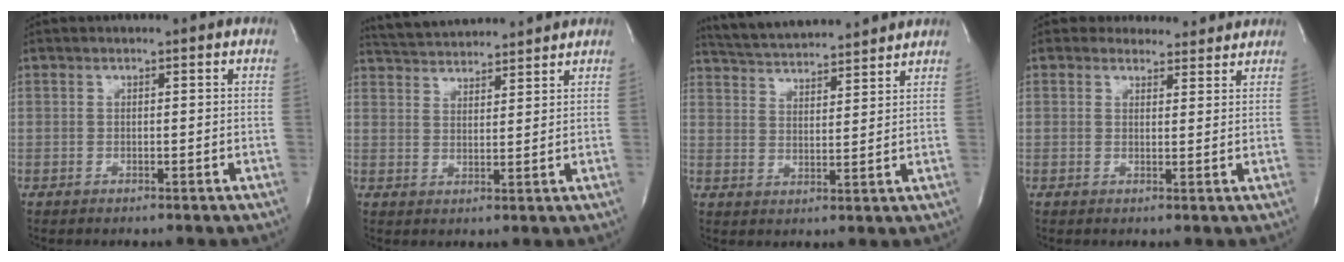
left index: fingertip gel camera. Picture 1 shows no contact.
{"total": 9.6, "force": [9.2, 0.8, 2.4], "torque": [-0.053, 0.019, 0.146]}
{"total": 13.2, "force": [12.4, 1.3, 4.4], "torque": [-0.085, 0.017, 0.192]}
{"total": 5.1, "force": [4.6, 2.2, 0.2], "torque": [0.005, -0.001, 0.047]}